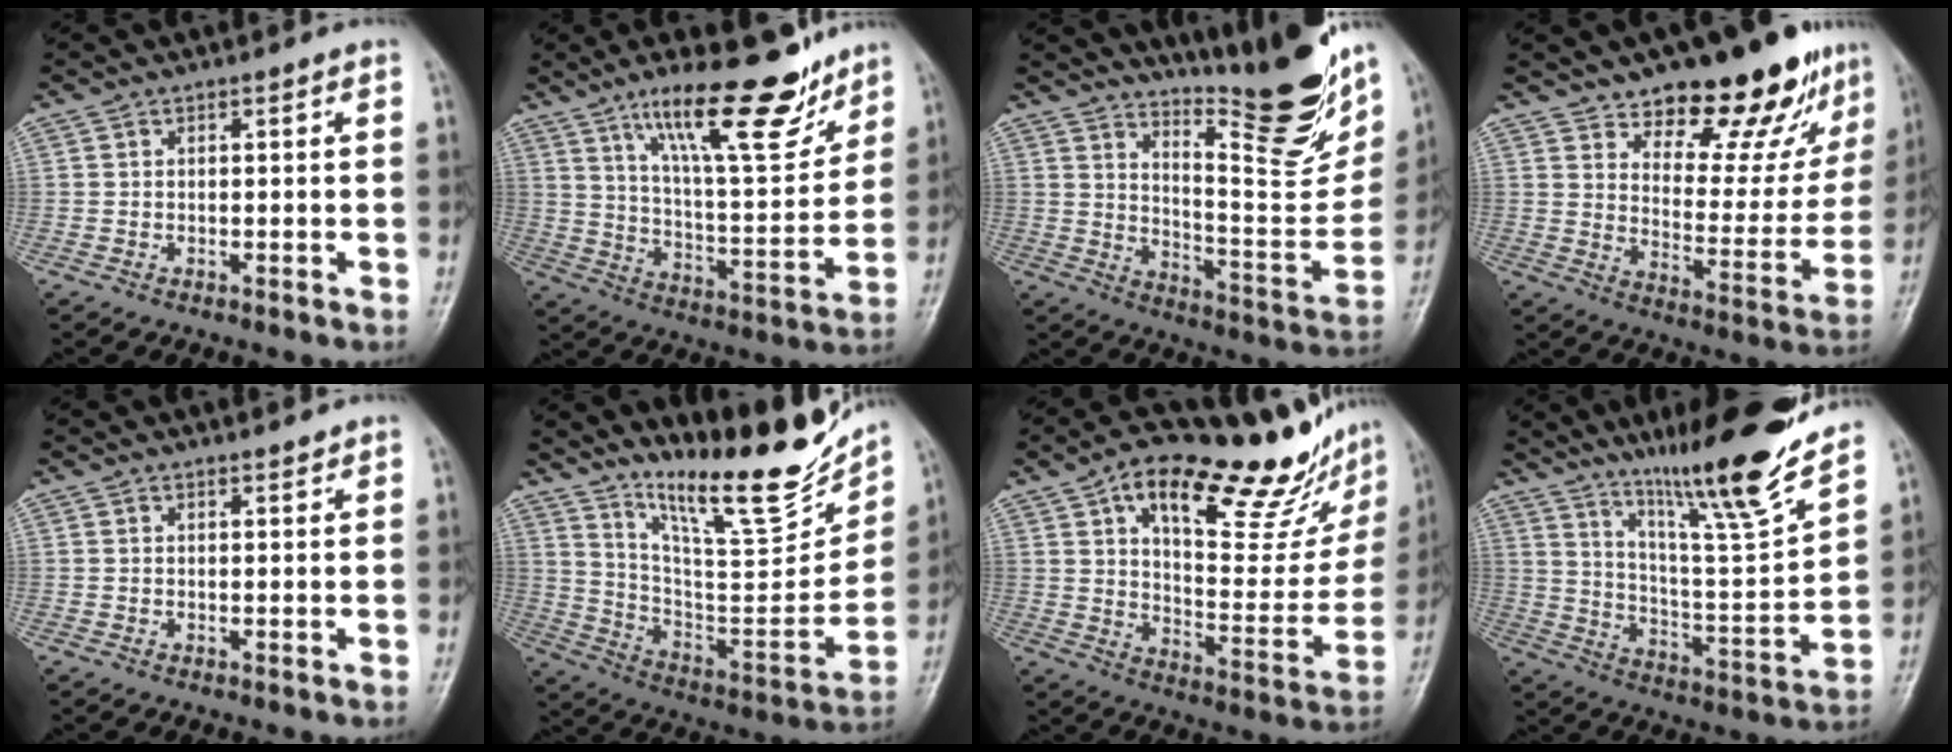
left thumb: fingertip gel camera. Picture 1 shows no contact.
{"total": 18.7, "force": [12.6, 5.0, 12.9], "torque": [-0.170, -0.074, 0.211]}
{"total": 20.0, "force": [15.1, 3.5, 12.7], "torque": [-0.150, -0.123, 0.232]}
{"total": 21.1, "force": [15.0, 8.9, 11.8], "torque": [-0.110, -0.090, 0.213]}
{"total": 0.9, "force": [0.8, 0.1, 0.2], "torque": [-0.003, -0.008, 0.012]}
{"total": 21.9, "force": [16.9, 4.7, 13.2], "torque": [-0.164, -0.106, 0.281]}
{"total": 28.4, "force": [17.0, 10.4, 20.2], "torque": [-0.242, -0.043, 0.259]}
{"total": 19.9, "force": [15.4, 1.4, 12.6], "torque": [-0.171, -0.091, 0.254]}